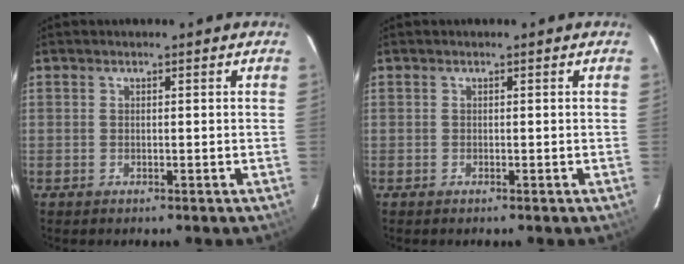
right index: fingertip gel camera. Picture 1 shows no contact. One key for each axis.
{"total": 0.0}